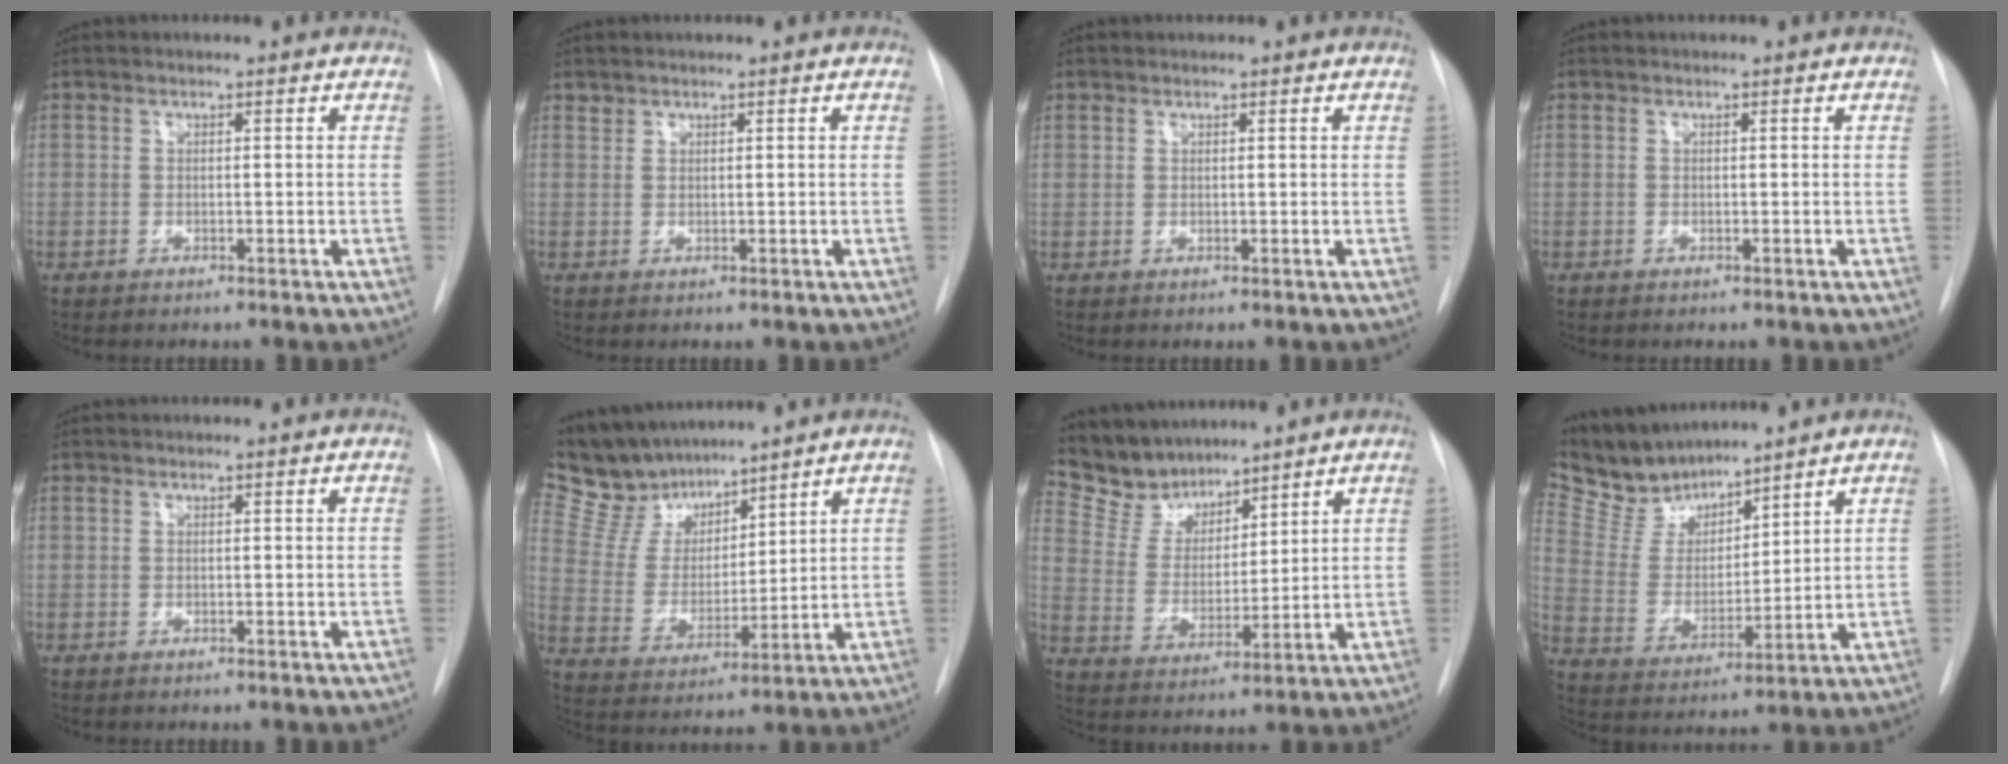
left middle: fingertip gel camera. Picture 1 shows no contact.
{"total": 0.7, "force": [0.7, 0.3, -0.1], "torque": [0.005, 0.003, 0.011]}
{"total": 0.7, "force": [0.5, 0.4, 0.0], "torque": [0.004, 0.000, 0.007]}
{"total": 0.0}
{"total": 0.0}
{"total": 11.7, "force": [10.4, 4.4, 3.3], "torque": [-0.079, 0.020, 0.207]}
{"total": 8.9, "force": [8.1, 3.4, 0.8], "torque": [-0.023, 0.010, 0.170]}
{"total": 10.8, "force": [10.0, 3.2, 2.6], "torque": [-0.063, 0.011, 0.206]}